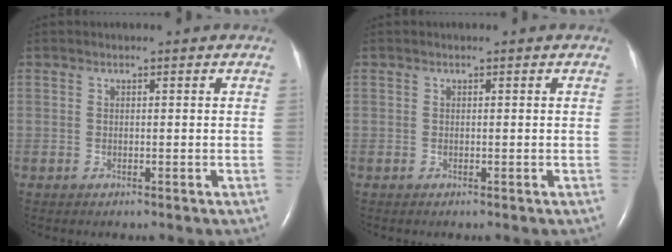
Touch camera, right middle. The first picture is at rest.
{"total": 0.0}